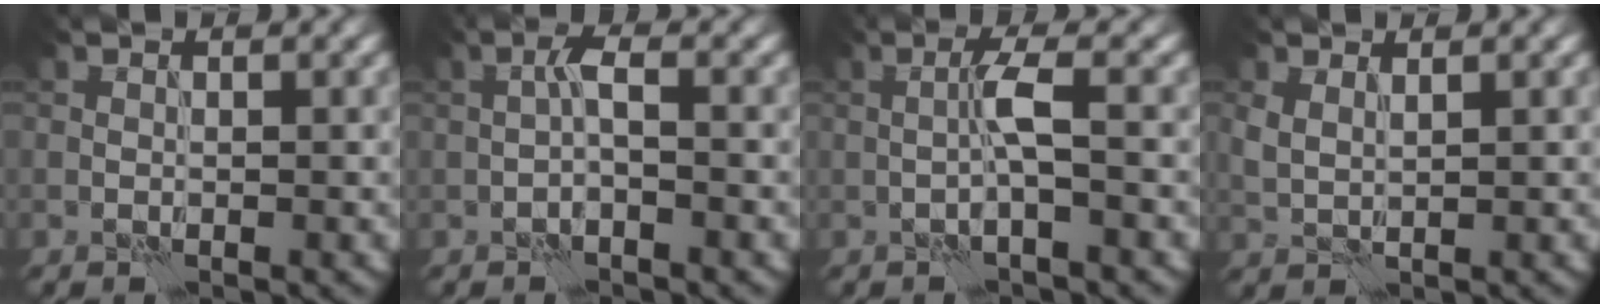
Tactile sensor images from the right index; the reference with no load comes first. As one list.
[{"total": 1.7, "force": [-0.6, 0.4, 1.6], "torque": [-0.031, 0.008, -0.013]}, {"total": 2.4, "force": [-0.4, 0.0, 2.4], "torque": [-0.048, 0.008, -0.011]}, {"total": 1.9, "force": [1.2, 0.8, 1.3], "torque": [-0.031, -0.001, 0.026]}]